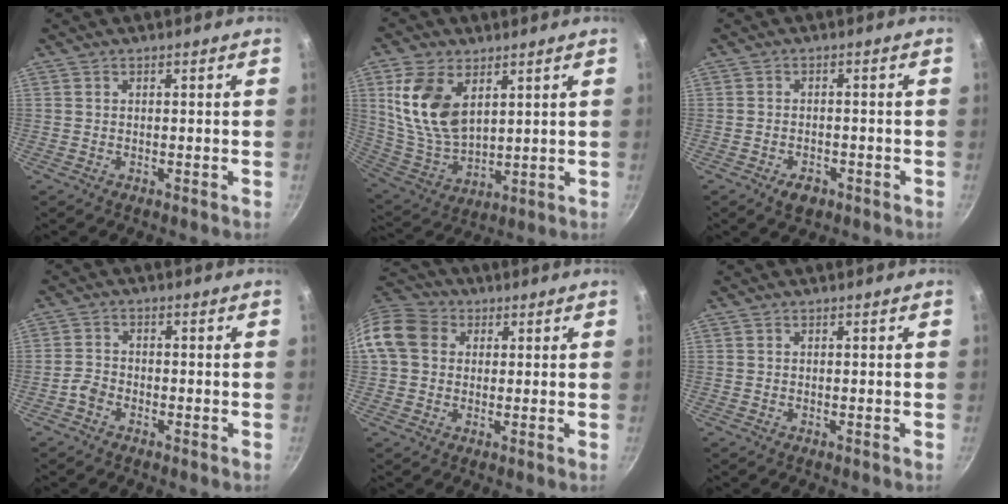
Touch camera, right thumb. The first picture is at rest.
{"total": 14.8, "force": [5.3, 8.8, 10.6], "torque": [-0.195, -0.030, 0.118]}
{"total": 3.7, "force": [-2.1, 2.2, 2.1], "torque": [-0.031, 0.016, -0.027]}
{"total": 2.5, "force": [-1.8, 1.5, 0.9], "torque": [-0.019, 0.020, -0.038]}
{"total": 11.7, "force": [2.3, 9.8, 6.1], "torque": [-0.104, 0.023, 0.025]}
{"total": 0.0}